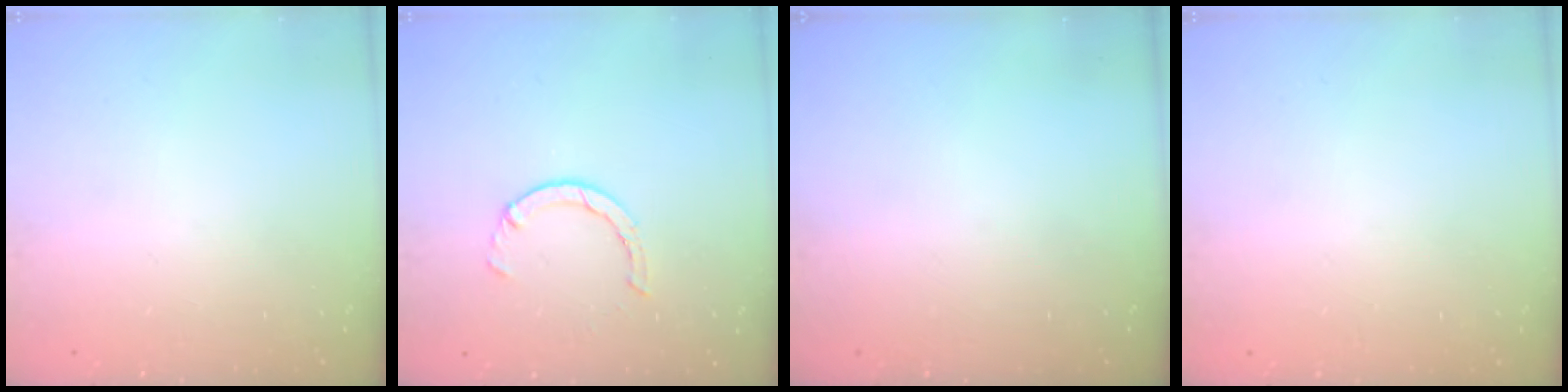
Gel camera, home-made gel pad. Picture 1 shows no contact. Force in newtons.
{"total": 2.9, "press": 2.9, "slide": 0.4}
{"total": 0.0}
{"total": 2.7, "press": 2.7, "slide": 0.2}